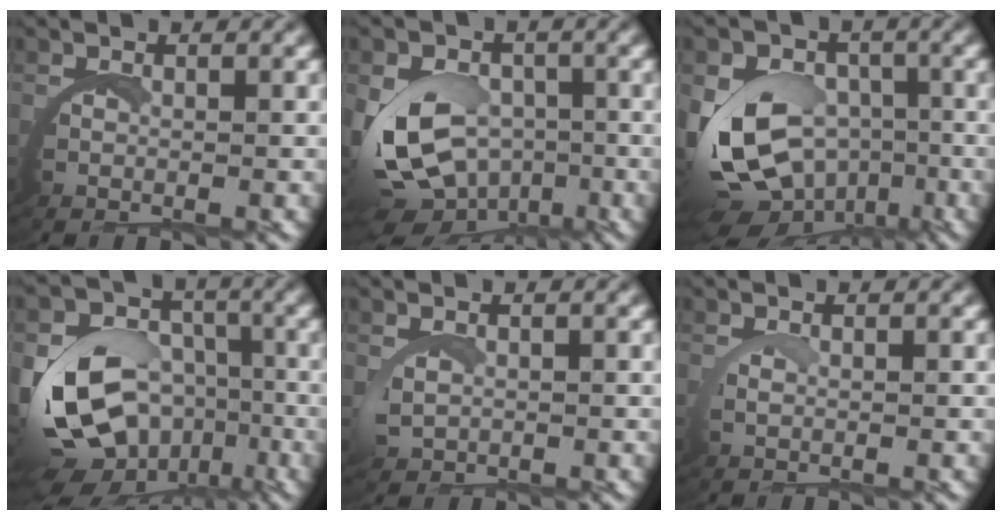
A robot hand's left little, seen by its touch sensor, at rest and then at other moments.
{"total": 7.3, "force": [-2.1, 6.0, 3.5], "torque": [-0.102, -0.044, -0.023]}
{"total": 8.6, "force": [-2.3, 7.0, 4.5], "torque": [-0.117, -0.055, -0.023]}
{"total": 9.9, "force": [-2.3, 7.9, 5.5], "torque": [-0.135, -0.044, -0.030]}
{"total": 1.2, "force": [0.9, 0.5, 0.6], "torque": [-0.038, -0.010, 0.024]}
{"total": 0.9, "force": [0.8, -0.3, 0.3], "torque": [-0.014, 0.000, 0.014]}